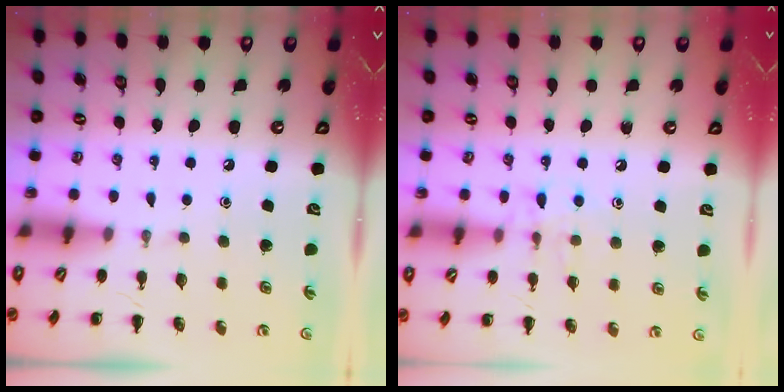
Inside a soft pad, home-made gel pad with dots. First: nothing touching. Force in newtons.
{"total": 7.4, "press": 7.3, "slide": 1.2}